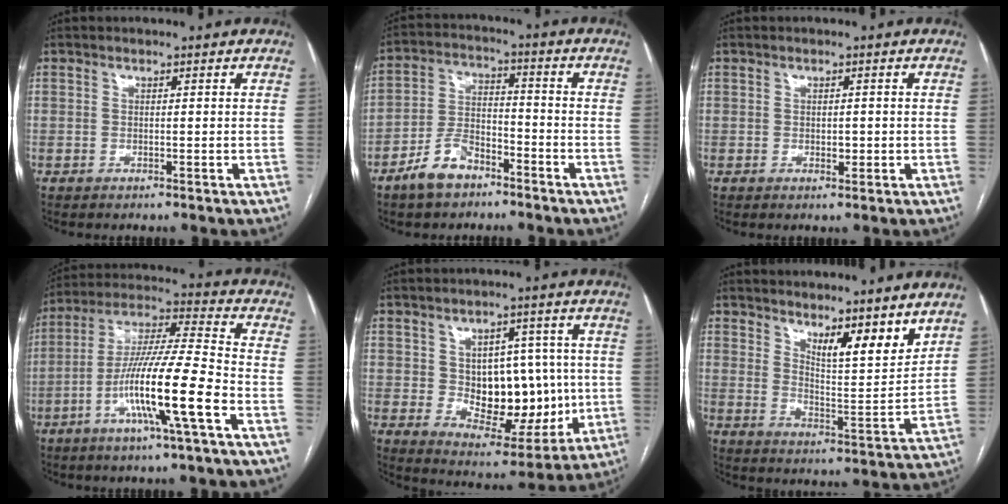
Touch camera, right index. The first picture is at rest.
{"total": 7.9, "force": [-5.4, 4.0, 4.2], "torque": [-0.094, 0.010, -0.100]}
{"total": 1.6, "force": [-0.2, 1.0, 1.2], "torque": [-0.015, 0.000, 0.000]}
{"total": 15.3, "force": [-5.8, -0.2, 14.2], "torque": [-0.267, -0.002, -0.109]}
{"total": 13.8, "force": [0.0, 8.4, 10.9], "torque": [-0.147, 0.017, 0.022]}
{"total": 9.0, "force": [7.0, 1.8, 5.4], "torque": [-0.085, -0.014, 0.124]}